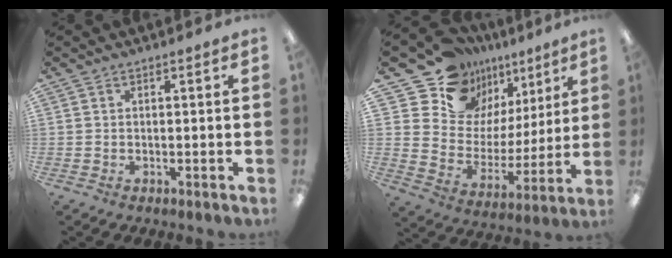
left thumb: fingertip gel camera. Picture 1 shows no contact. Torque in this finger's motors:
{"motor_torque": [0.36, 0.42, -0.22, -0.29, 0.01]}